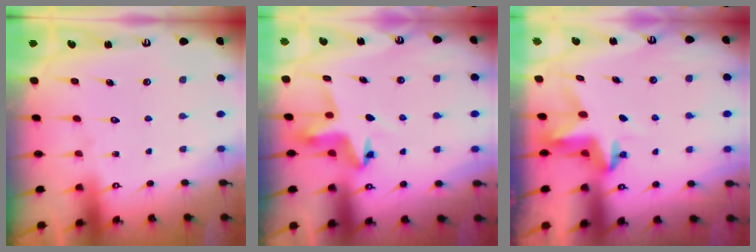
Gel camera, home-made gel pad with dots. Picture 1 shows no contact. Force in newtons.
{"total": 4.8, "press": 4.8, "slide": 0.2}
{"total": 3.6, "press": 3.6, "slide": 0.3}